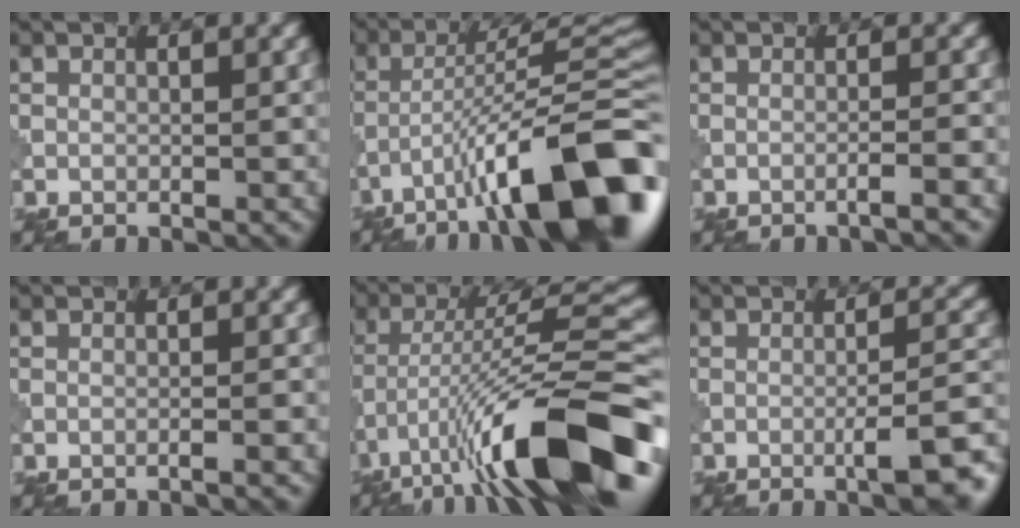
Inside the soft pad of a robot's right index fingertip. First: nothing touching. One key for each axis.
{"total": 14.8, "fx": -7.5, "fy": 3.6, "fz": 12.2, "tx": -0.188, "ty": 0.015, "tz": -0.118}
{"total": 1.9, "fx": -1.2, "fy": 0.1, "fz": 1.5, "tx": -0.011, "ty": 0.009, "tz": -0.035}
{"total": 0.9, "fx": -0.5, "fy": 0.1, "fz": 0.7, "tx": -0.006, "ty": 0.000, "tz": -0.025}
{"total": 14.6, "fx": -7.2, "fy": 3.5, "fz": 12.2, "tx": -0.198, "ty": 0.017, "tz": -0.118}
{"total": 5.9, "fx": -2.8, "fy": 1.0, "fz": 5.1, "tx": -0.066, "ty": 0.012, "tz": -0.046}